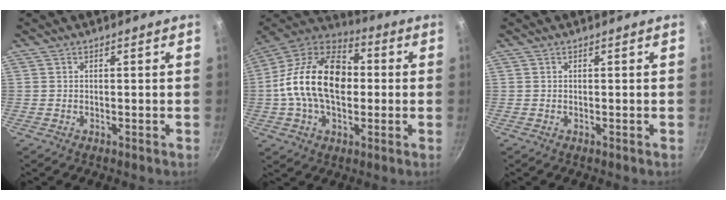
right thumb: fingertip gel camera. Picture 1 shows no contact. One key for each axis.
{"total": 21.4, "fx": 0.0, "fy": 13.9, "fz": 16.3, "tx": -0.258, "ty": 0.035, "tz": -0.017}
{"total": 0.0}